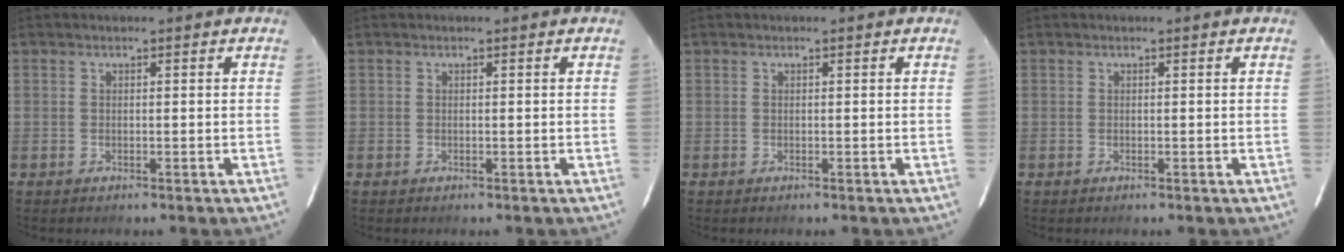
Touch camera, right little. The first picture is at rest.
{"total": 0.0}
{"total": 0.0}
{"total": 0.0}